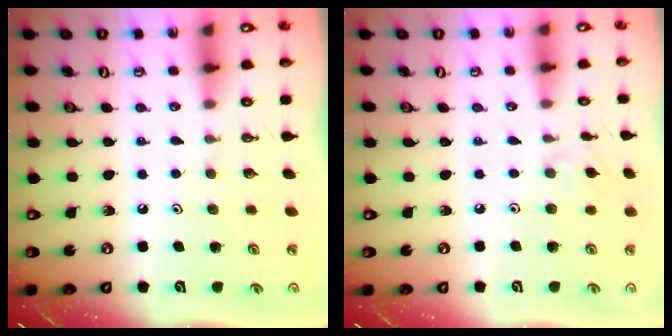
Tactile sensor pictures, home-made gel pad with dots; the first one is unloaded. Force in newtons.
{"total": 2.8, "press": 2.8, "slide": 0.5}